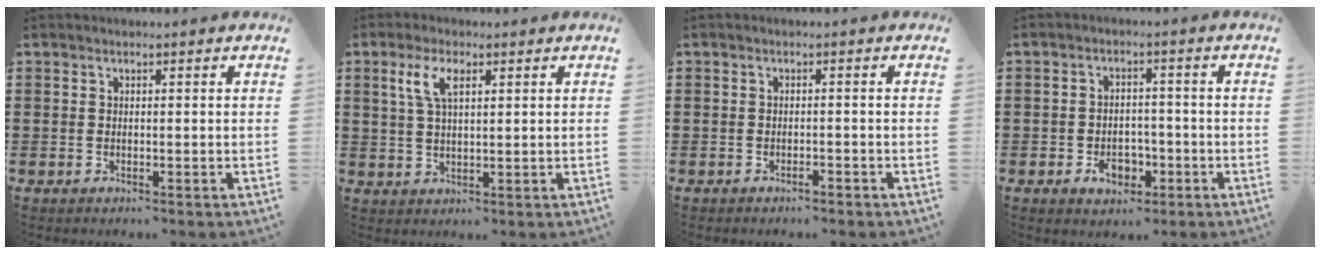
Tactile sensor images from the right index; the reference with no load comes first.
{"total": 4.9, "force": [1.9, 1.9, 4.1], "torque": [-0.088, 0.010, 0.032]}
{"total": 1.0, "force": [-0.9, 0.1, 0.5], "torque": [-0.013, -0.004, -0.016]}
{"total": 4.5, "force": [-2.0, 3.1, 2.7], "torque": [-0.040, 0.004, -0.037]}